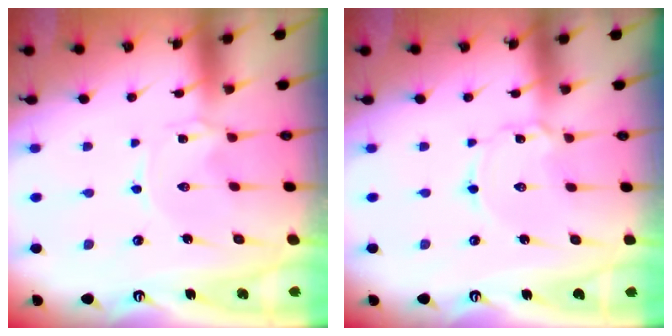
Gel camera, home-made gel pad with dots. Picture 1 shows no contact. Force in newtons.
{"total": 2.4, "press": 2.4, "slide": 0.1}